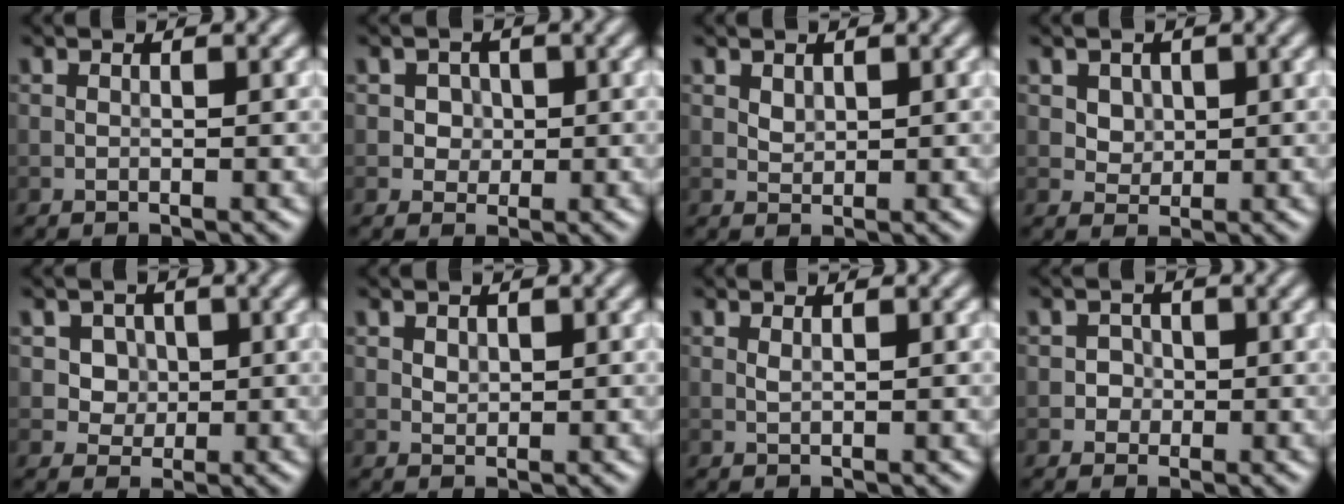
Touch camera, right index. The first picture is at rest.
{"total": 2.2, "force": [0.5, 2.0, 0.9], "torque": [-0.006, 0.000, 0.012]}
{"total": 1.1, "force": [0.6, 0.8, 0.5], "torque": [-0.011, -0.002, 0.014]}
{"total": 2.5, "force": [1.1, 2.0, 1.1], "torque": [-0.030, -0.003, 0.036]}
{"total": 3.4, "force": [1.0, 2.9, 1.5], "torque": [-0.025, -0.004, 0.020]}
{"total": 0.9, "force": [0.5, 0.7, 0.4], "torque": [-0.009, -0.002, 0.010]}
{"total": 0.5, "force": [0.3, 0.1, 0.4], "torque": [-0.011, 0.000, 0.006]}
{"total": 1.4, "force": [-0.2, 1.3, 0.2], "torque": [0.018, -0.001, -0.008]}